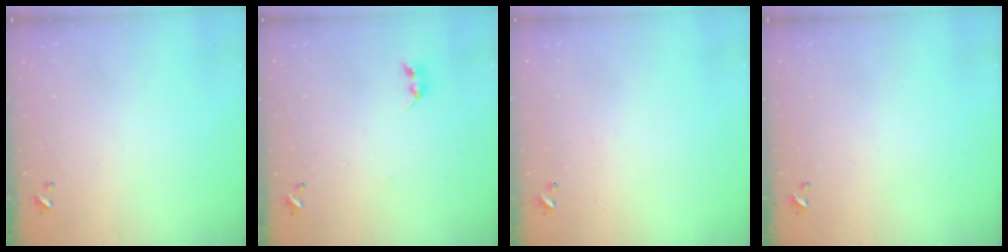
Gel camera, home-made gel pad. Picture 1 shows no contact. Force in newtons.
{"total": 2.5, "press": 2.5, "slide": 0.4}
{"total": 1.3, "press": 1.3, "slide": 0.4}
{"total": 0.0}